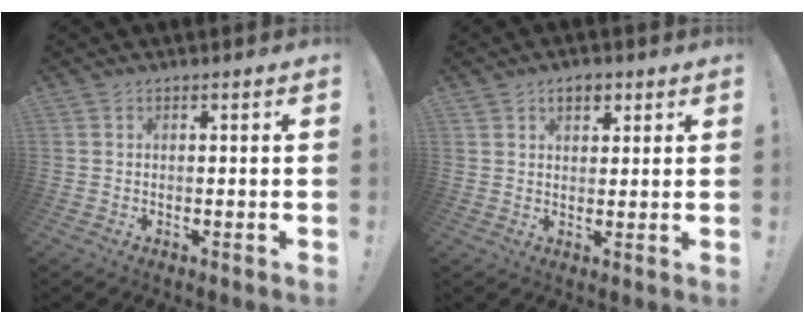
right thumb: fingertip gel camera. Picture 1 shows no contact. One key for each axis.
{"total": 4.5, "fx": 2.3, "fy": 3.0, "fz": 2.5, "tx": -0.024, "ty": -0.004, "tz": 0.039}